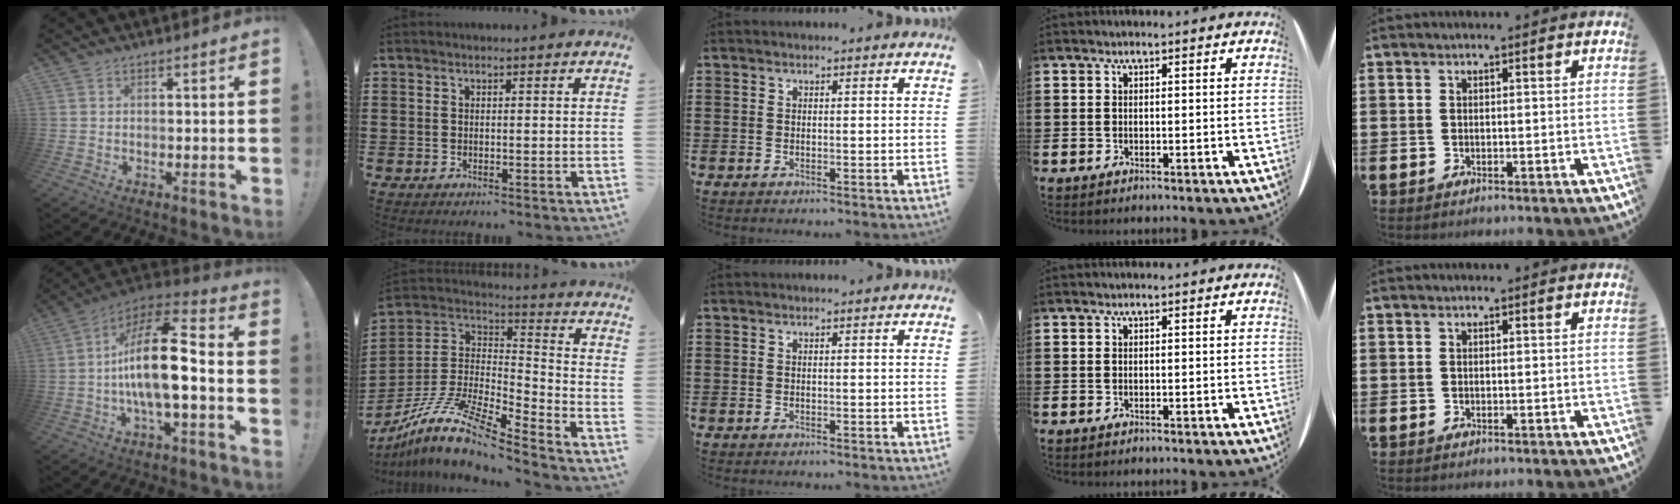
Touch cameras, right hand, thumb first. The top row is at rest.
{"thumb": {"total": 20.0, "force": [-1.9, 6.5, 18.8], "torque": [-0.338, 0.014, -0.036]}, "index": {"total": 12.6, "force": [-10.0, 2.0, 7.4], "torque": [-0.157, 0.014, -0.200]}}